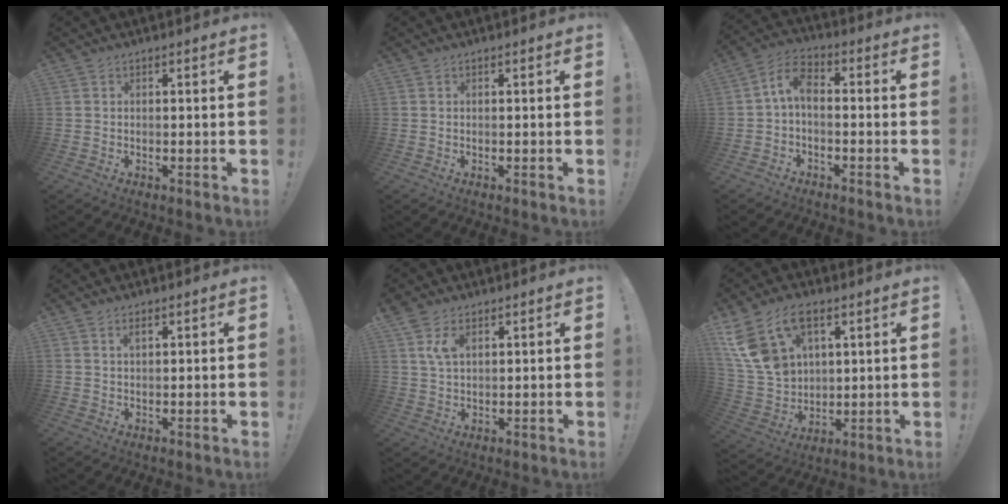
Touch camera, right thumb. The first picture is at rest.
{"total": 0.0}
{"total": 6.7, "force": [-0.5, 3.6, 5.7], "torque": [-0.112, 0.010, -0.006]}
{"total": 1.7, "force": [1.0, 0.6, 1.2], "torque": [-0.011, -0.004, 0.015]}
{"total": 6.7, "force": [3.5, 3.7, 4.3], "torque": [-0.073, -0.011, 0.067]}
{"total": 16.7, "force": [8.3, 10.6, 9.8], "torque": [-0.198, -0.042, 0.155]}